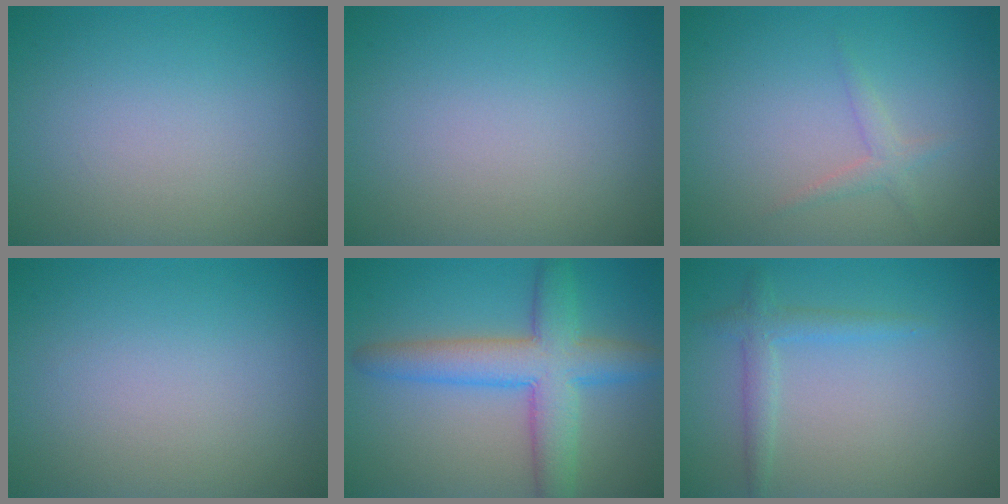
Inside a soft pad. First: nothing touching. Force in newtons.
{"total": 0.0}
{"total": 1.2, "press": 1.2, "slide": 0.0}
{"total": 0.0}
{"total": 6.8, "press": 6.8, "slide": 0.2}
{"total": 1.9, "press": 1.9, "slide": 0.1}